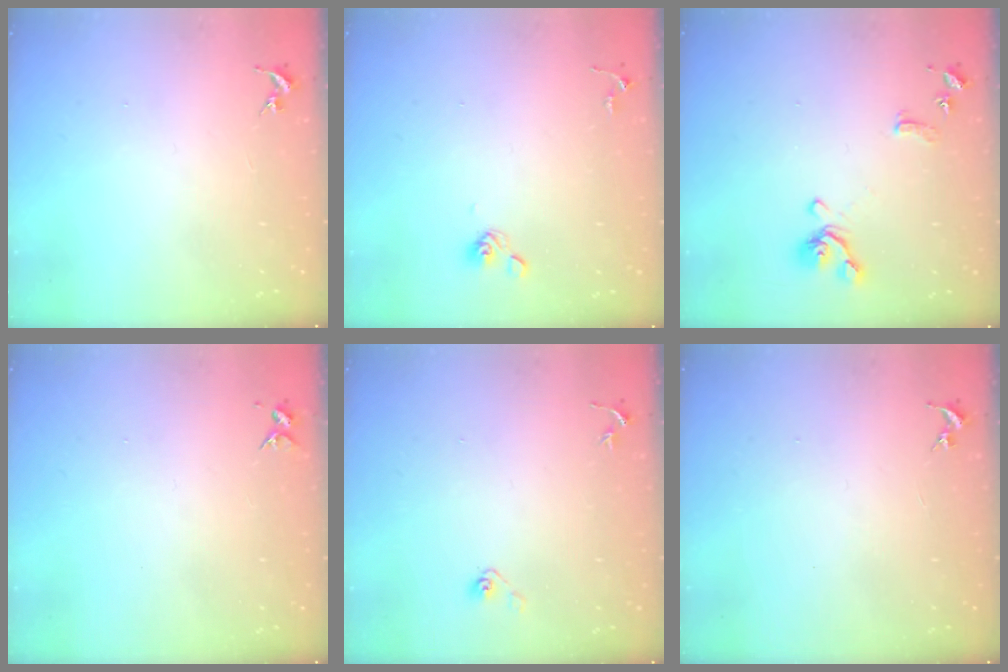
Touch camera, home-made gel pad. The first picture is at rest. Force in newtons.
{"total": 5.7, "press": 5.3, "slide": 2.1}
{"total": 11.3, "press": 11.2, "slide": 1.3}
{"total": 3.7, "press": 3.6, "slide": 0.4}
{"total": 3.9, "press": 3.3, "slide": 2.0}
{"total": 0.0}